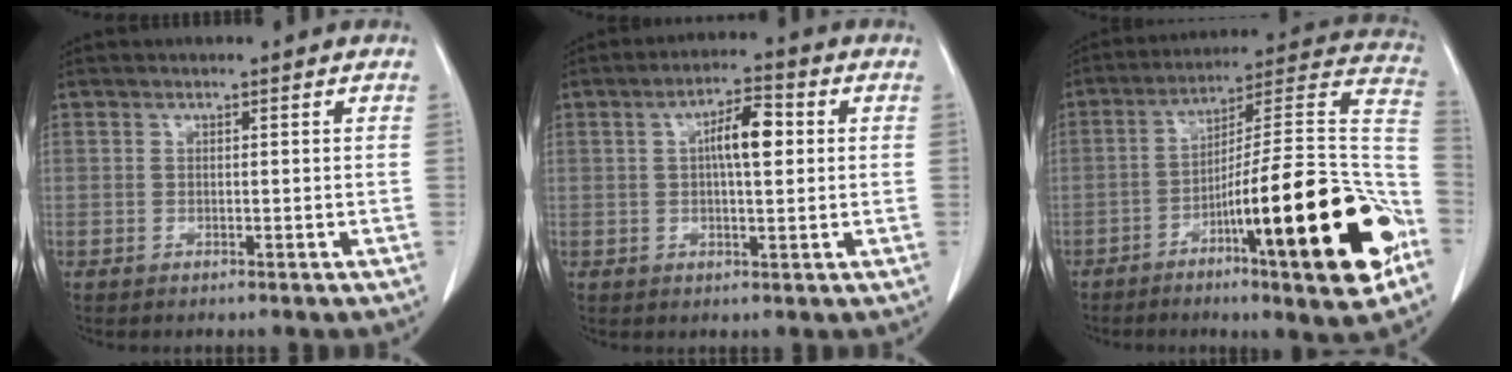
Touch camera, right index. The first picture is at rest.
{"total": 6.1, "force": [1.0, 1.5, 5.9], "torque": [-0.103, 0.013, 0.017]}
{"total": 25.8, "force": [-9.6, 2.7, 23.8], "torque": [-0.282, 0.007, -0.142]}